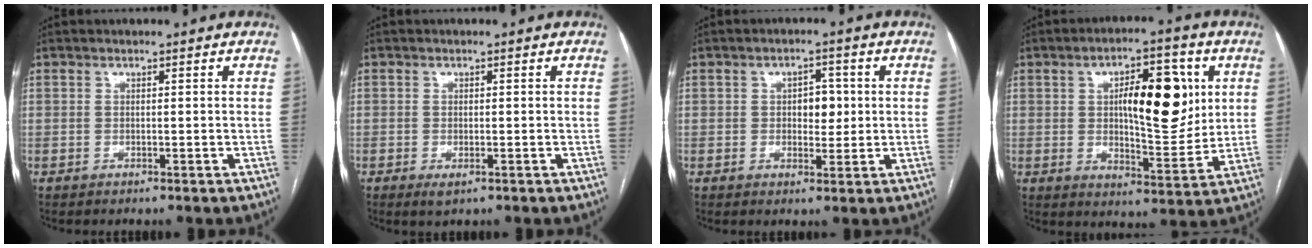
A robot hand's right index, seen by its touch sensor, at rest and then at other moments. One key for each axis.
{"total": 1.9, "fx": -0.9, "fy": 0.7, "fz": 1.5, "tx": -0.024, "ty": -0.003, "tz": -0.010}
{"total": 4.0, "fx": 0.4, "fy": 2.4, "fz": 3.2, "tx": -0.041, "ty": 0.008, "tz": 0.009}
{"total": 13.5, "fx": 3.2, "fy": 4.6, "fz": 12.2, "tx": -0.182, "ty": 0.012, "tz": 0.053}